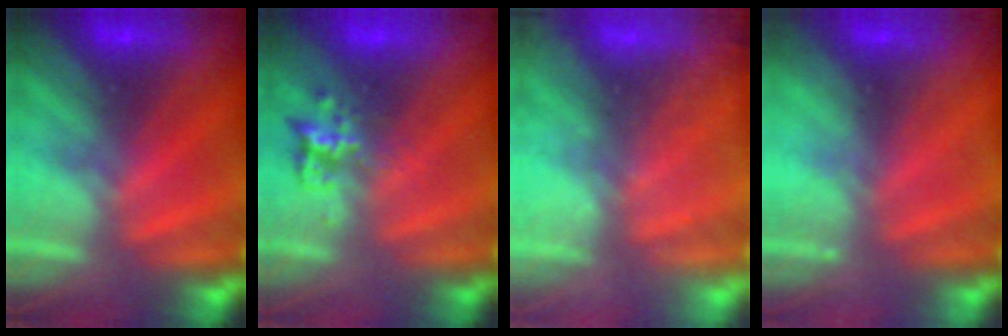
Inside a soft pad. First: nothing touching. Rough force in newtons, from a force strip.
{"total": 2.3}
{"total": 8.8}
{"total": 2.2}